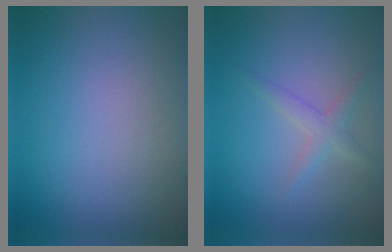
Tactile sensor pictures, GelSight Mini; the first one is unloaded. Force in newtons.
{"total": 1.5, "press": 1.5, "slide": 0.1}